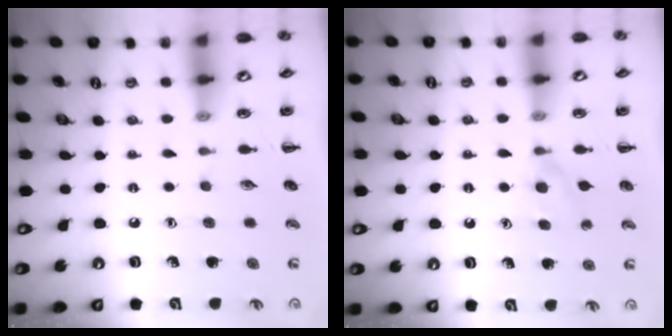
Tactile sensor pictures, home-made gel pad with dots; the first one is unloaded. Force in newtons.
{"total": 3.9, "press": 3.6, "slide": 1.4}